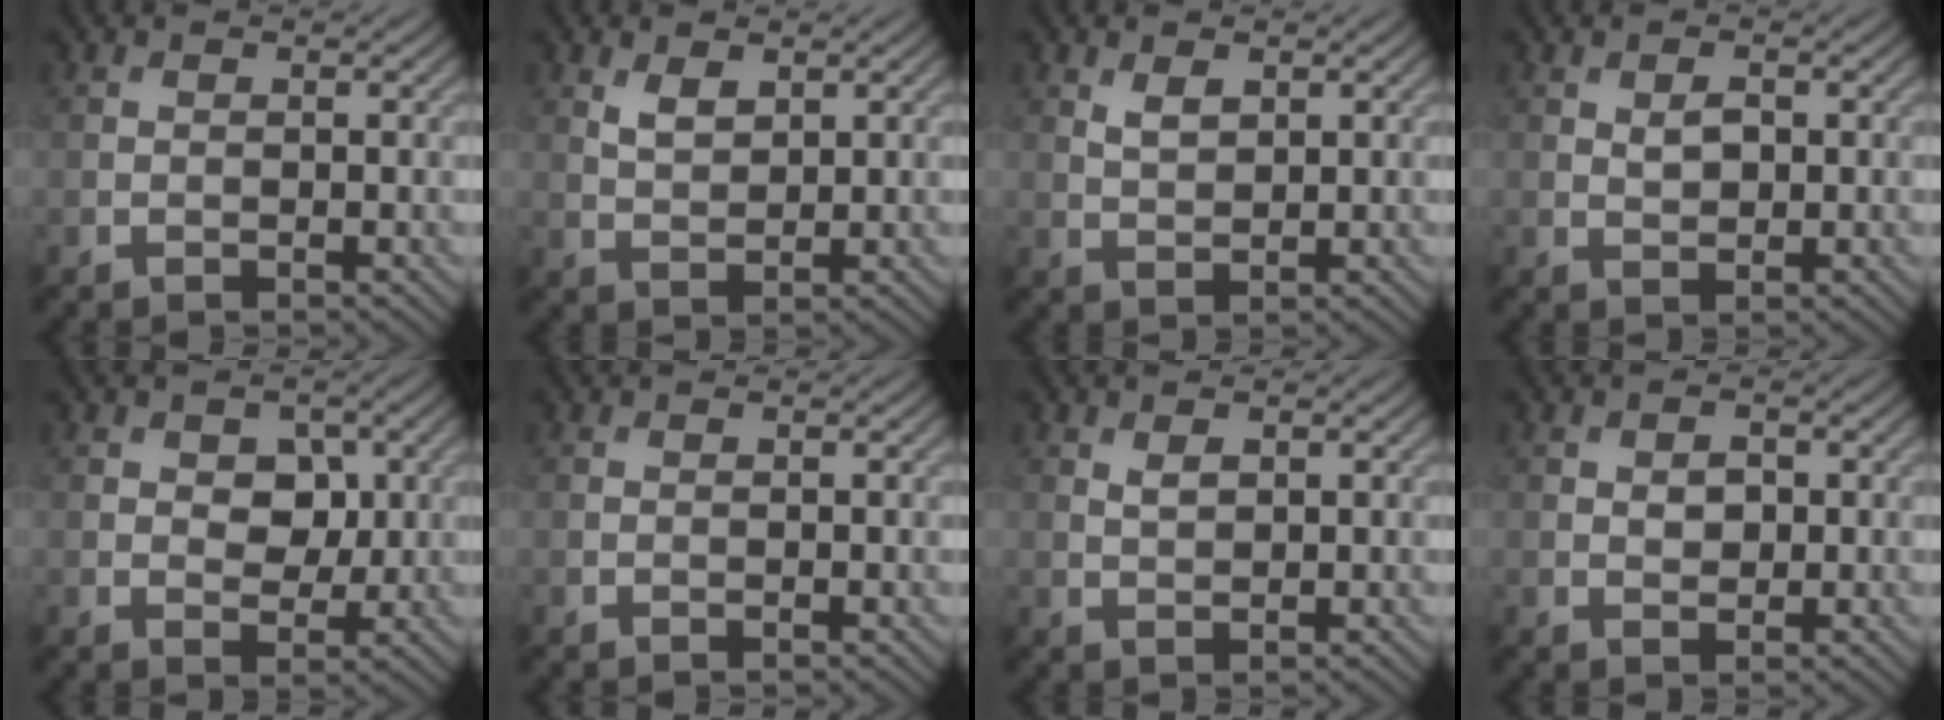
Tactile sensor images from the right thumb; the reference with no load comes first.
{"total": 2.4, "force": [1.4, 1.3, 1.6], "torque": [-0.036, -0.003, 0.032]}
{"total": 2.0, "force": [1.1, 1.1, 1.4], "torque": [-0.031, -0.002, 0.025]}
{"total": 1.8, "force": [0.4, 1.1, 1.4], "torque": [-0.027, -0.002, 0.009]}
{"total": 3.6, "force": [0.8, 2.6, 2.4], "torque": [-0.038, -0.004, 0.005]}
{"total": 0.0}
{"total": 1.4, "force": [0.7, 0.7, 1.0], "torque": [-0.022, -0.003, 0.016]}
{"total": 1.8, "force": [0.3, 1.3, 1.2], "torque": [-0.024, -0.003, 0.004]}